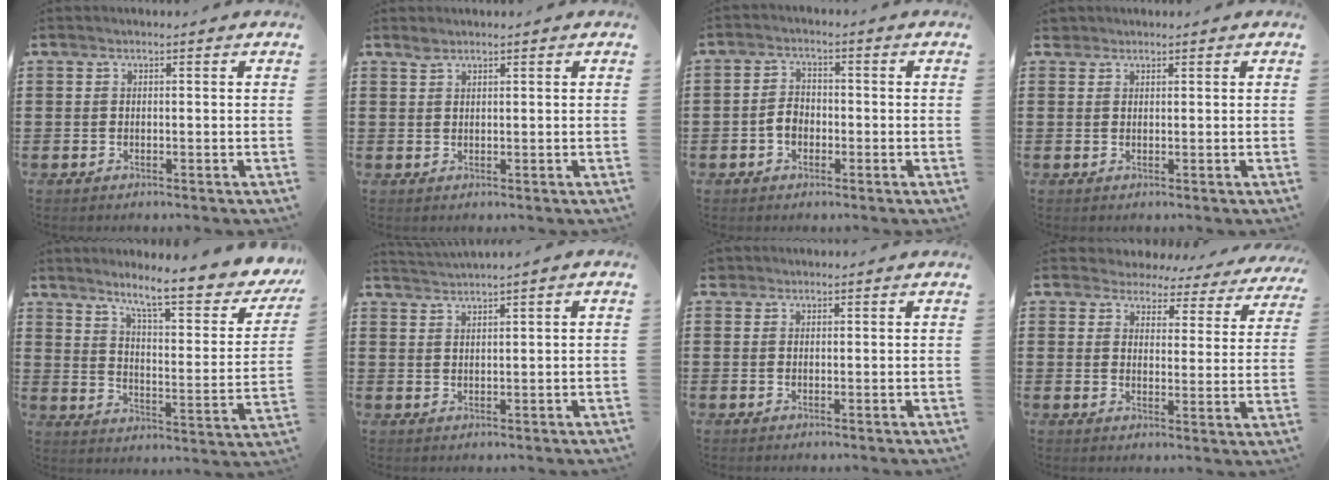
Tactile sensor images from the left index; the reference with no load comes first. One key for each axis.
{"total": 1.2, "fx": 1.0, "fy": 0.4, "fz": 0.4, "tx": -0.010, "ty": 0.001, "tz": 0.020}
{"total": 3.1, "fx": -0.9, "fy": 2.1, "fz": 2.1, "tx": -0.048, "ty": 0.000, "tz": -0.020}
{"total": 1.3, "fx": 1.1, "fy": 0.7, "fz": 0.2, "tx": -0.008, "ty": 0.005, "tz": 0.022}
{"total": 8.8, "fx": 6.9, "fy": 0.2, "fz": 5.3, "tx": -0.108, "ty": -0.053, "tz": 0.106}
{"total": 1.3, "fx": 1.2, "fy": -0.5, "fz": 0.2, "tx": -0.005, "ty": -0.001, "tz": 0.025}
{"total": 1.1, "fx": 0.9, "fy": 0.7, "fz": 0.2, "tx": -0.007, "ty": 0.004, "tz": 0.017}
{"total": 3.8, "fx": 3.6, "fy": 1.0, "fz": 0.1, "tx": -0.026, "ty": -0.023, "tz": 0.060}